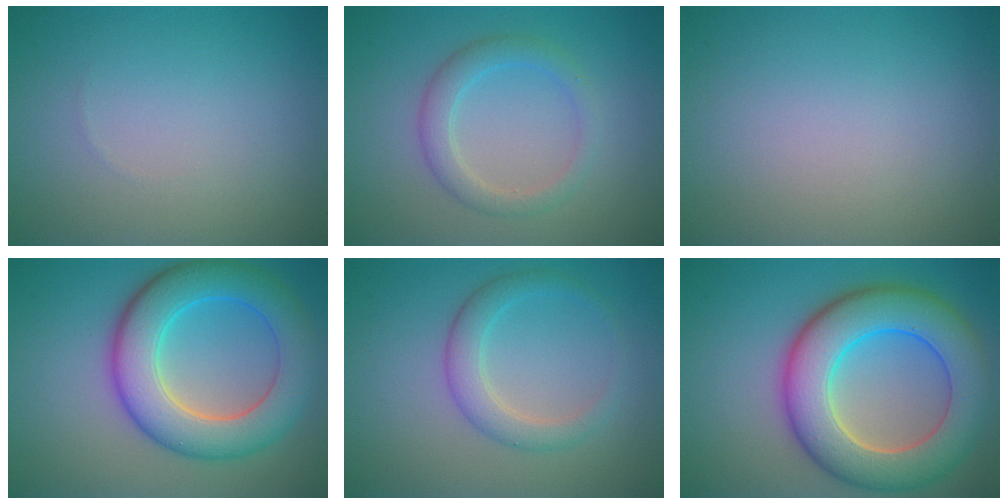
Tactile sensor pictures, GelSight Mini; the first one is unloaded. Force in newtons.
{"total": 2.7, "press": 2.7, "slide": 0.1}
{"total": 0.0}
{"total": 8.5, "press": 8.5, "slide": 0.6}
{"total": 2.9, "press": 2.9, "slide": 0.1}
{"total": 10.2, "press": 10.2, "slide": 0.6}